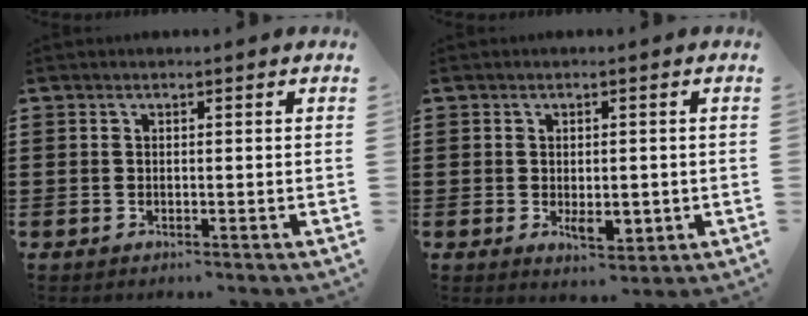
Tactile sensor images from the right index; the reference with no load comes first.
{"total": 3.2, "force": [-0.6, 1.6, 2.7], "torque": [-0.040, -0.001, -0.010]}